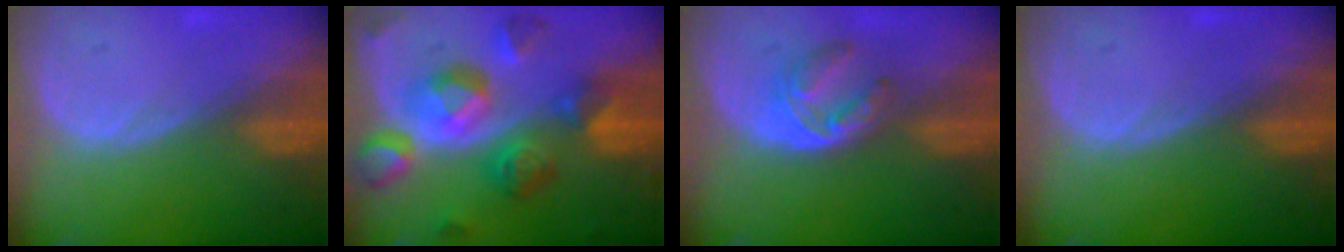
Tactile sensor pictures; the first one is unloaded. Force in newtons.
{"total": 11.2, "press": 11.2, "slide": 1.1}
{"total": 6.3, "press": 5.0, "slide": 3.8}
{"total": 0.0}